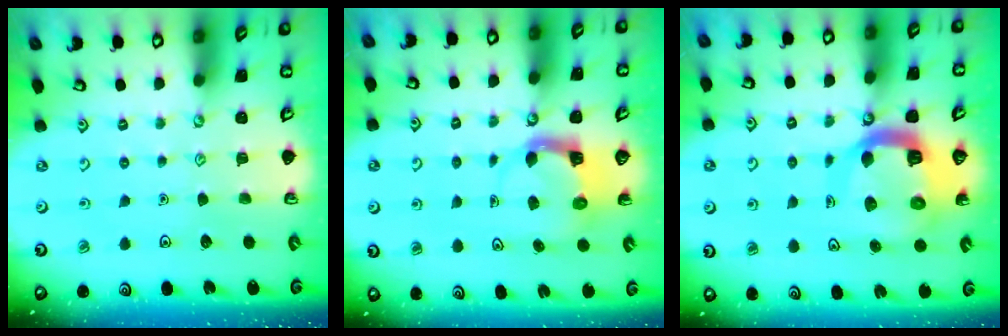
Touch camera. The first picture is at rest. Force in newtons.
{"total": 3.9, "press": 3.9, "slide": 0.3}
{"total": 13.6, "press": 13.5, "slide": 1.6}